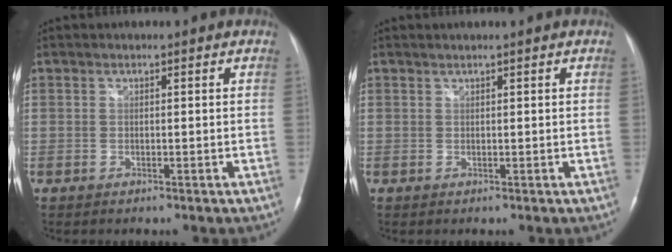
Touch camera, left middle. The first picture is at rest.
{"total": 0.6, "force": [0.5, -0.2, 0.3], "torque": [-0.010, 0.005, 0.015]}